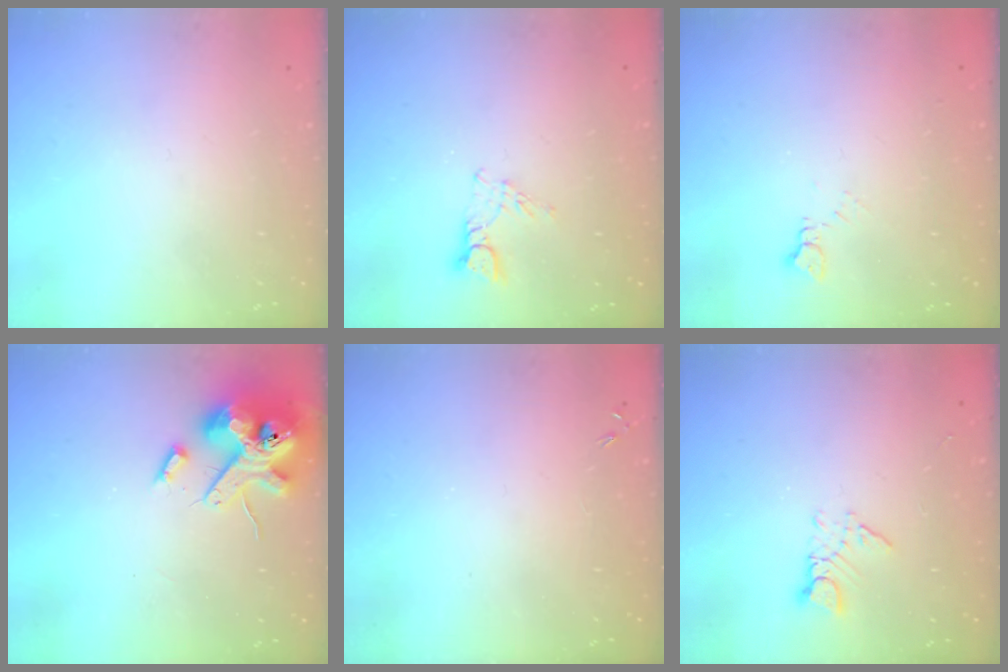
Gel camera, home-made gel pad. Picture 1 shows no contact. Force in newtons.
{"total": 4.8, "press": 4.8, "slide": 0.4}
{"total": 3.0, "press": 3.0, "slide": 0.4}
{"total": 16.2, "press": 16.0, "slide": 2.6}
{"total": 0.0}
{"total": 3.5, "press": 3.5, "slide": 0.4}